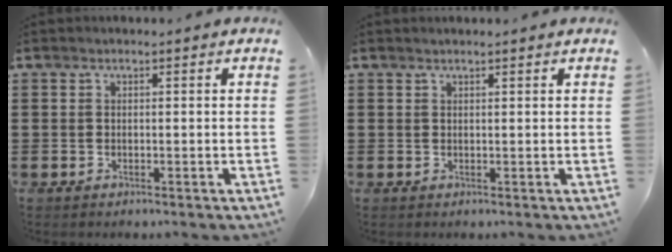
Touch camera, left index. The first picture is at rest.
{"total": 0.6, "force": [0.6, 0.1, 0.2], "torque": [-0.004, 0.001, 0.012]}